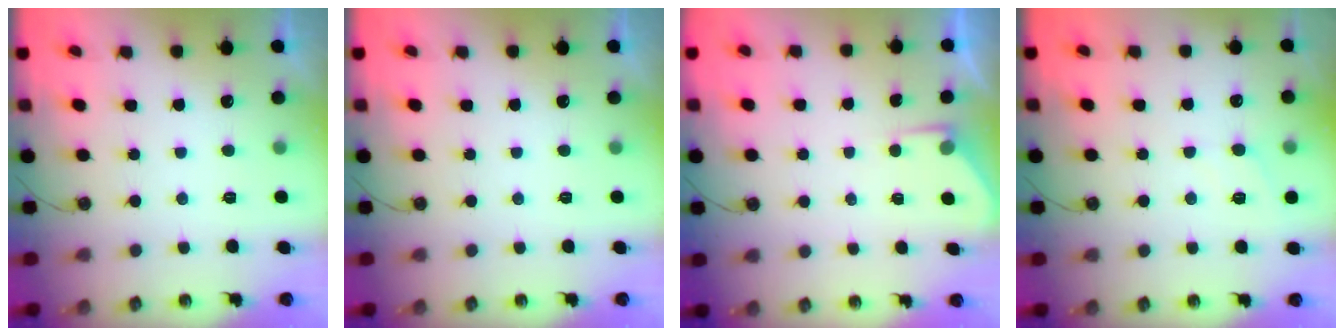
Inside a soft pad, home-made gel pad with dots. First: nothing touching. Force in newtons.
{"total": 0.0}
{"total": 2.9, "press": 2.9, "slide": 0.5}
{"total": 4.7, "press": 4.7, "slide": 0.7}